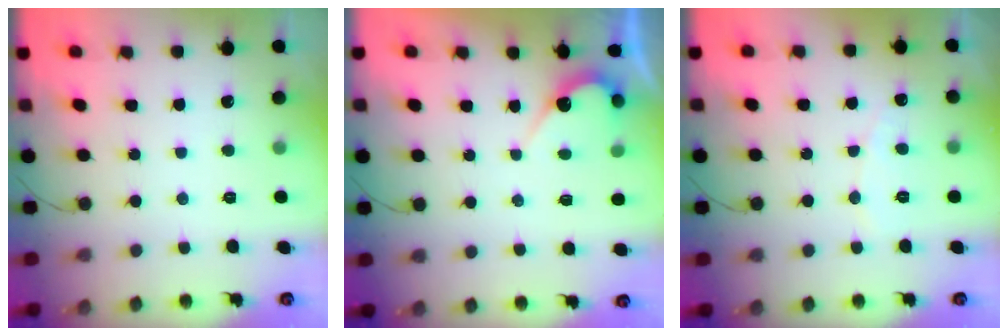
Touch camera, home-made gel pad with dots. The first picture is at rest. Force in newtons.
{"total": 5.5, "press": 5.5, "slide": 0.4}
{"total": 4.8, "press": 4.8, "slide": 0.3}